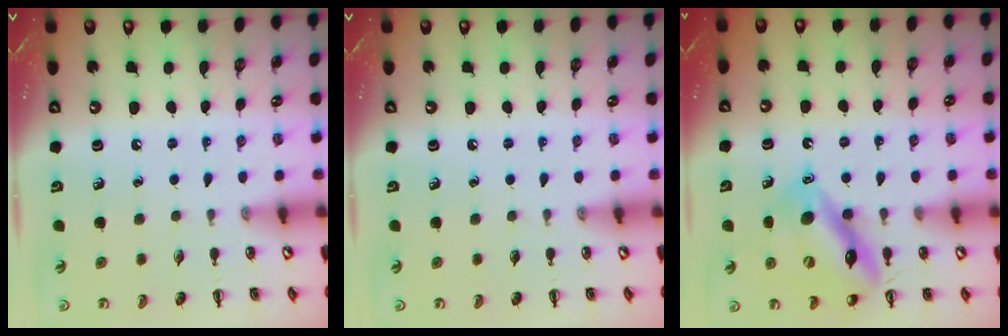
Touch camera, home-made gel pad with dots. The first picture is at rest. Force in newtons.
{"total": 0.0}
{"total": 12.6, "press": 12.2, "slide": 3.1}